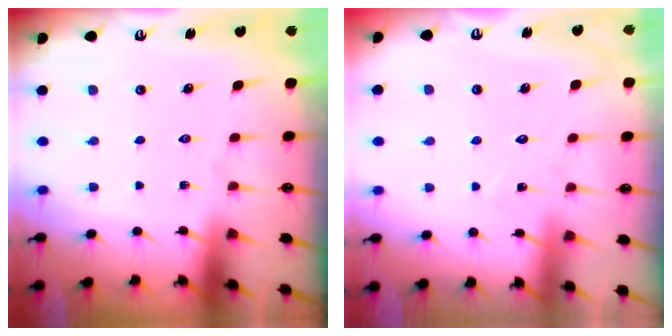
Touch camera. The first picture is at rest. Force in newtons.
{"total": 5.9, "press": 5.9, "slide": 0.1}